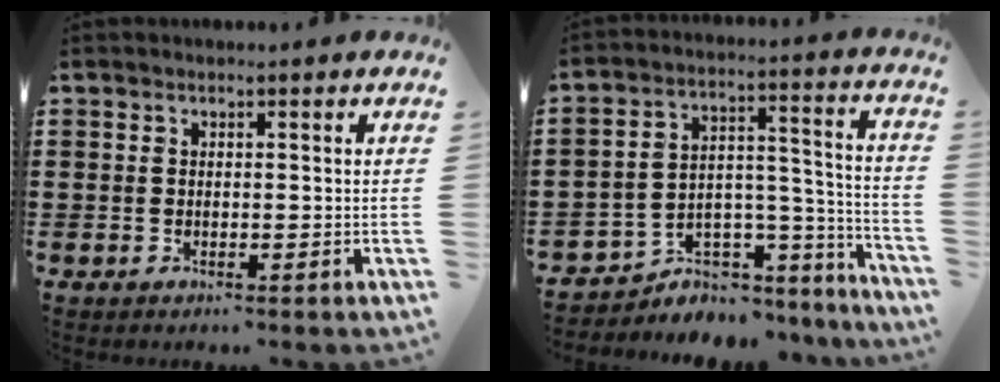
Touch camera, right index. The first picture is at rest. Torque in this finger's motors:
{"motor_torque": [-0.79, 0.45, -0.06, -0.22]}